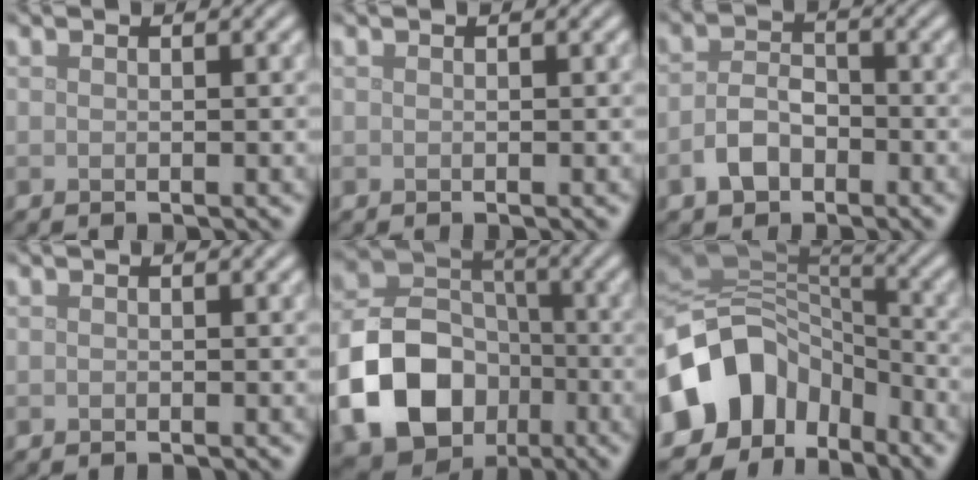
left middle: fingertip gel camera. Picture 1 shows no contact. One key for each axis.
{"total": 0.0}
{"total": 3.1, "fx": -1.6, "fy": 2.1, "fz": 1.7, "tx": -0.031, "ty": 0.005, "tz": -0.034}
{"total": 0.0}
{"total": 12.8, "fx": -4.5, "fy": 9.9, "fz": 6.8, "tx": -0.153, "ty": -0.027, "tz": -0.087}
{"total": 12.4, "fx": -5.2, "fy": 9.3, "fz": 6.5, "tx": -0.138, "ty": 0.000, "tz": -0.100}